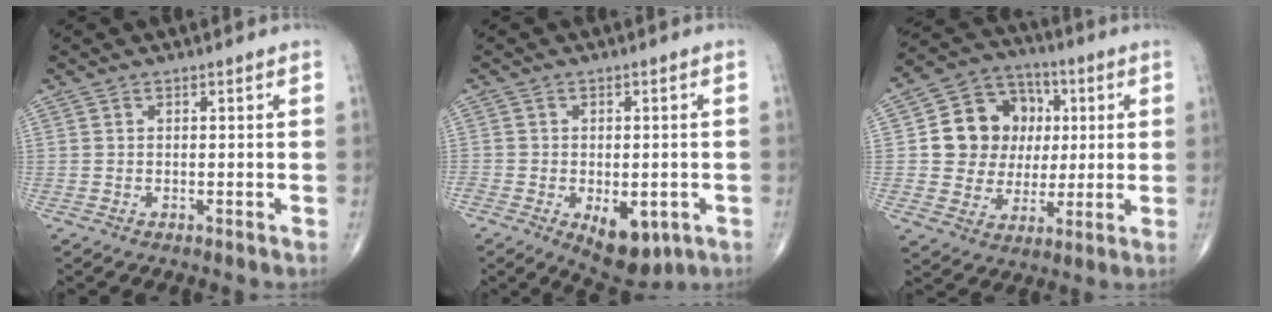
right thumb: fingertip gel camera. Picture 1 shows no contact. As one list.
[{"total": 9.6, "force": [-3.9, 5.2, 7.1], "torque": [-0.085, 0.003, -0.046]}, {"total": 14.7, "force": [2.1, 12.9, 6.6], "torque": [-0.062, 0.014, 0.040]}]